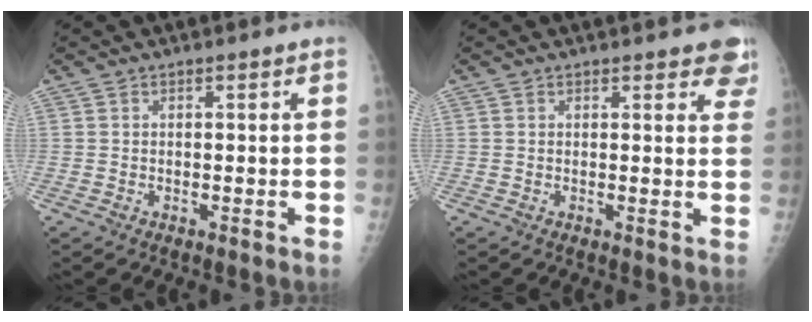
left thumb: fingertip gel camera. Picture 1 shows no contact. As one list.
[{"total": 5.1, "force": [4.0, 2.1, 2.4], "torque": [0.010, -0.014, 0.032]}]